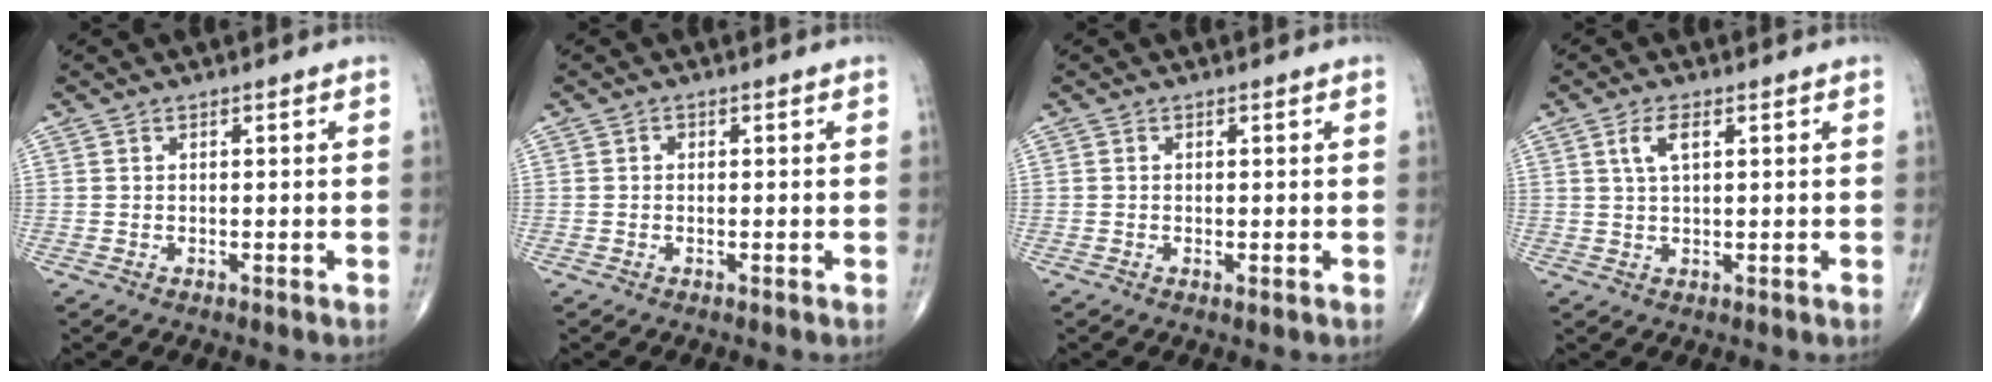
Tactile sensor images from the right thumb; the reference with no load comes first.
{"total": 0.6, "force": [0.0, 0.5, 0.3], "torque": [0.000, 0.002, -0.003]}
{"total": 0.7, "force": [-0.2, 0.1, 0.6], "torque": [-0.015, -0.005, -0.006]}
{"total": 3.9, "force": [1.5, 1.6, 3.3], "torque": [-0.066, 0.003, 0.030]}